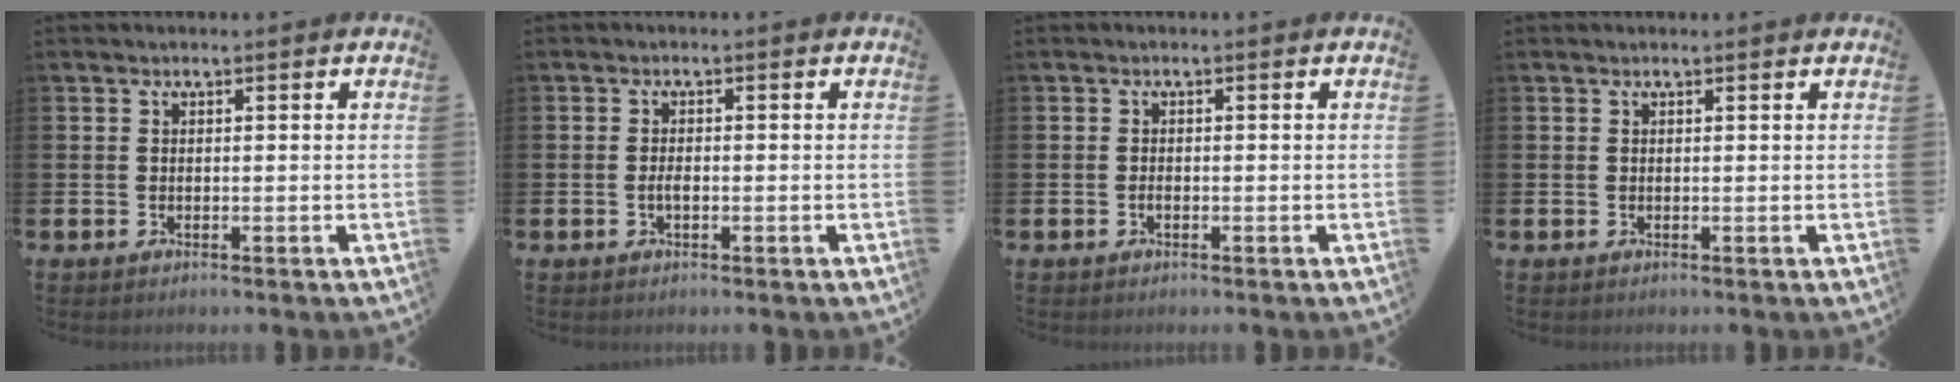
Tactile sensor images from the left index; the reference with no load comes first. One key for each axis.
{"total": 1.4, "fx": -0.3, "fy": 0.6, "fz": 1.2, "tx": -0.019, "ty": 0.000, "tz": -0.008}
{"total": 0.6, "fx": -0.3, "fy": 0.3, "fz": 0.4, "tx": -0.014, "ty": 0.001, "tz": -0.005}
{"total": 0.0}